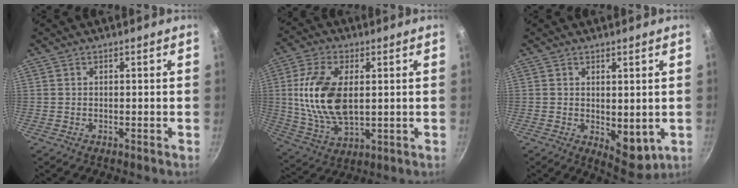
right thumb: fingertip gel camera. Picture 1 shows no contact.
{"total": 15.5, "force": [1.9, 8.6, 12.7], "torque": [-0.239, -0.005, 0.042]}
{"total": 6.7, "force": [0.0, 3.6, 5.6], "torque": [-0.057, -0.019, 0.011]}